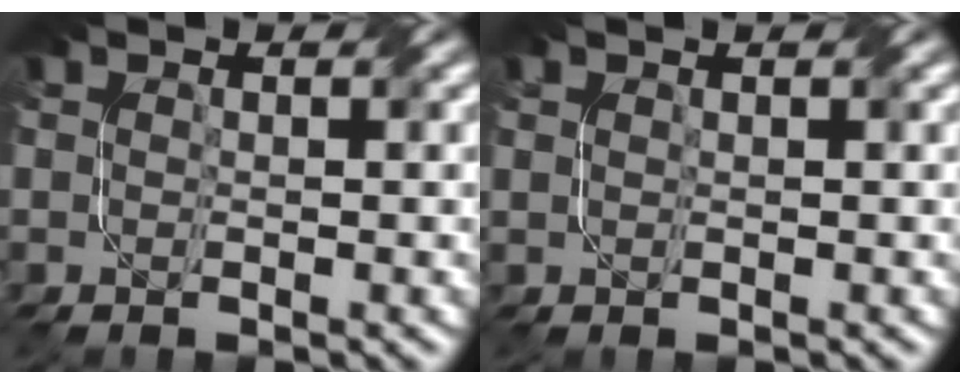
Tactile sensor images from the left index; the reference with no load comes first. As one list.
[{"total": 1.2, "force": [0.9, 0.4, 0.7], "torque": [-0.011, -0.005, 0.010]}]